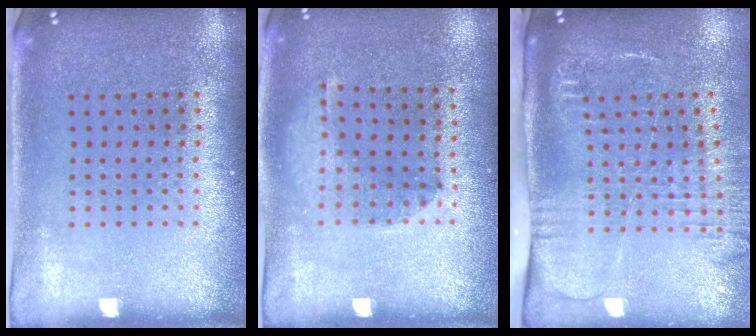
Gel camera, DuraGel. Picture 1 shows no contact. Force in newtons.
{"total": 1.0, "press": 1.0, "slide": 0.2}
{"total": 2.7, "press": 2.1, "slide": 1.7}